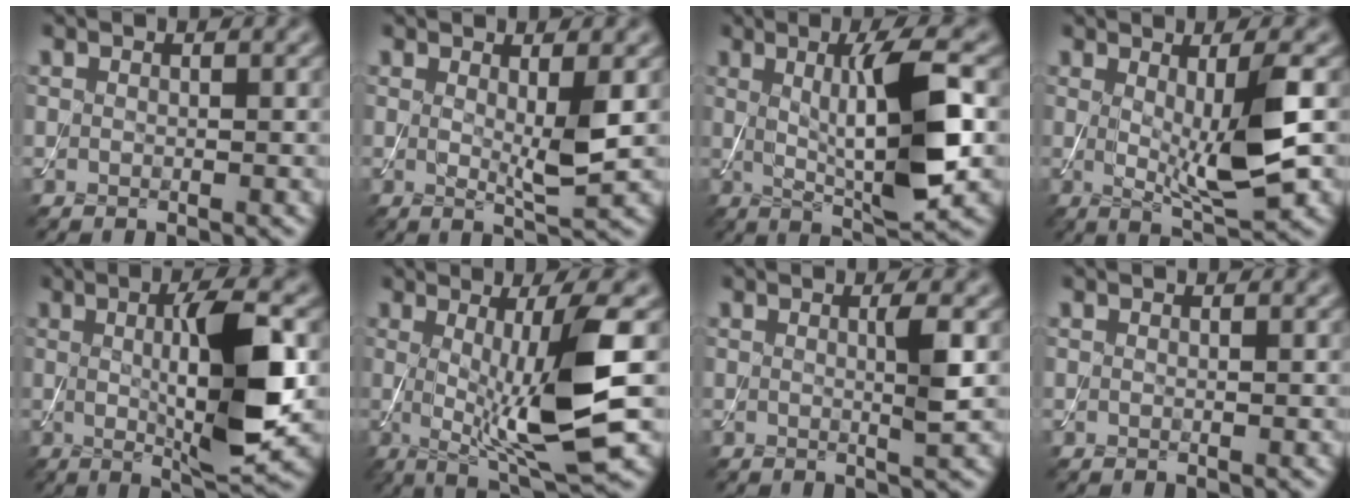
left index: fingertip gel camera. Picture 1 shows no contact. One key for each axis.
{"total": 2.9, "fx": 0.5, "fy": 0.5, "fz": 2.8, "tx": -0.050, "ty": -0.013, "tz": 0.012}
{"total": 8.3, "fx": 0.4, "fy": 1.7, "fz": 8.1, "tx": -0.125, "ty": -0.003, "tz": 0.013}
{"total": 5.7, "fx": 0.4, "fy": 1.2, "fz": 5.6, "tx": -0.094, "ty": -0.014, "tz": 0.013}
{"total": 8.7, "fx": 0.3, "fy": 1.9, "fz": 8.5, "tx": -0.126, "ty": -0.007, "tz": 0.009}
{"total": 9.7, "fx": -0.1, "fy": 1.8, "fz": 9.5, "tx": -0.146, "ty": -0.012, "tz": 0.008}
{"total": 2.2, "fx": 0.2, "fy": 0.3, "fz": 2.2, "tx": -0.036, "ty": -0.001, "tz": -0.002}
{"total": 0.0}